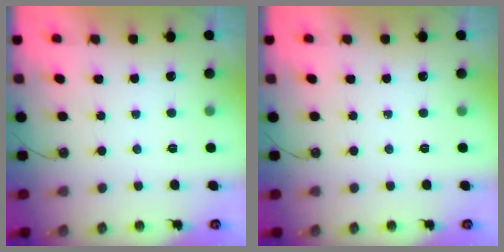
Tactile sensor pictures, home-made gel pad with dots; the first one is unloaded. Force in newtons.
{"total": 0.0}